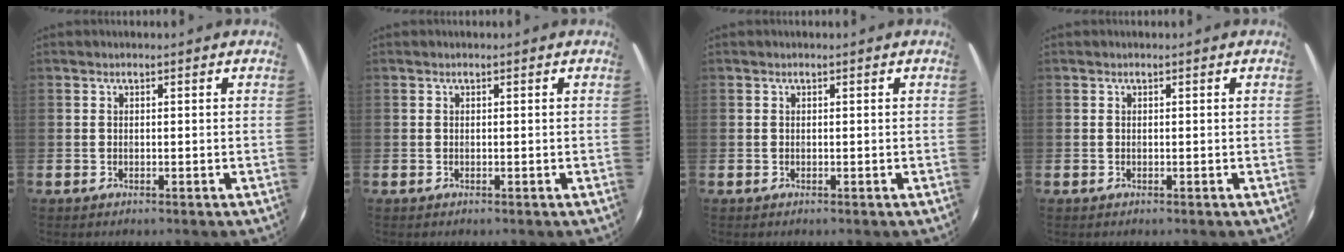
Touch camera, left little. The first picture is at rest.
{"total": 0.0}
{"total": 0.0}
{"total": 0.0}